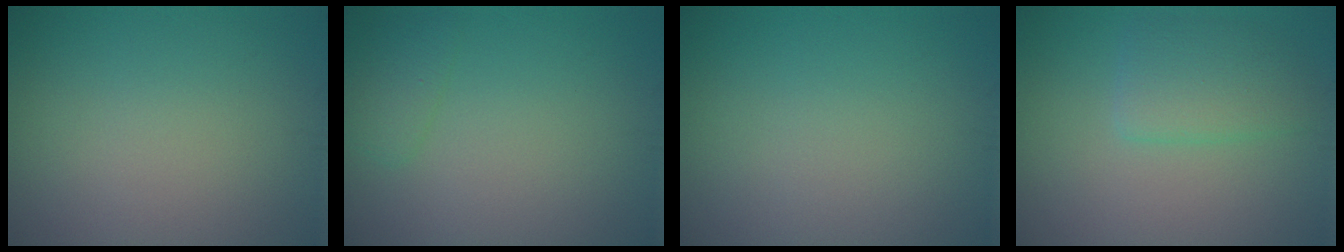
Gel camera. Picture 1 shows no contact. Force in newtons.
{"total": 1.3, "press": 1.3, "slide": 0.2}
{"total": 0.0}
{"total": 2.9, "press": 2.8, "slide": 0.3}